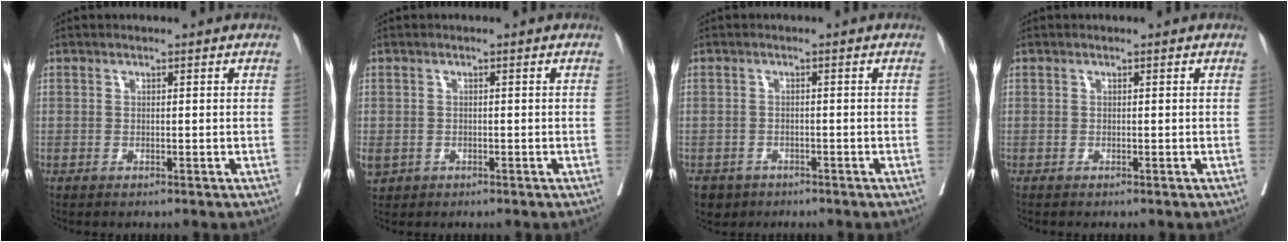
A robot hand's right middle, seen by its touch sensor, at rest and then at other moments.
{"total": 3.5, "force": [-1.2, 2.7, 1.7], "torque": [-0.047, -0.003, -0.013]}
{"total": 4.1, "force": [-2.8, 3.0, 0.7], "torque": [-0.012, 0.003, -0.044]}
{"total": 0.0}